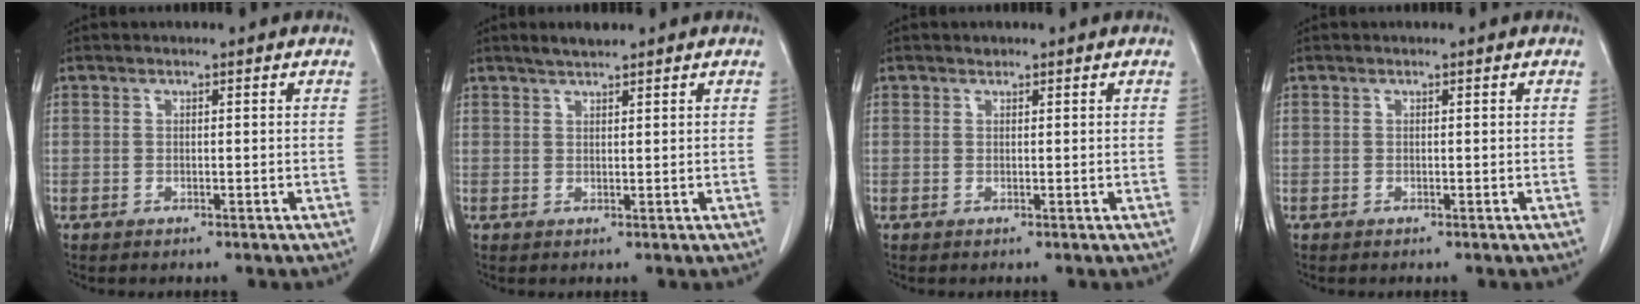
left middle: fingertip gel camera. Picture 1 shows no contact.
{"total": 2.3, "force": [2.0, 0.3, 1.1], "torque": [-0.025, 0.006, 0.036]}
{"total": 0.5, "force": [0.4, 0.2, 0.0], "torque": [-0.004, 0.000, 0.007]}
{"total": 0.0}